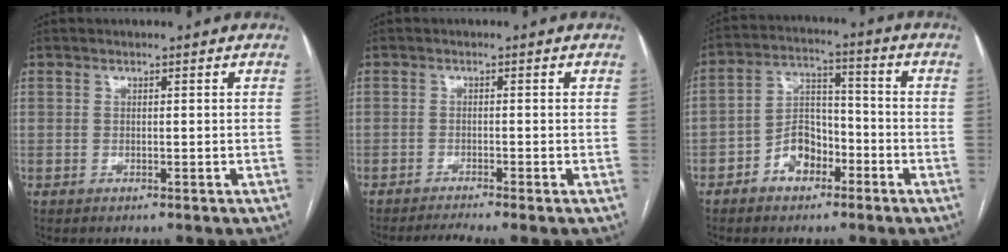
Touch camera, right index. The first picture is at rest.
{"total": 3.1, "force": [-2.6, -1.0, 1.3], "torque": [-0.026, -0.007, -0.048]}
{"total": 7.5, "force": [-3.7, 4.9, 4.2], "torque": [-0.083, 0.026, -0.066]}